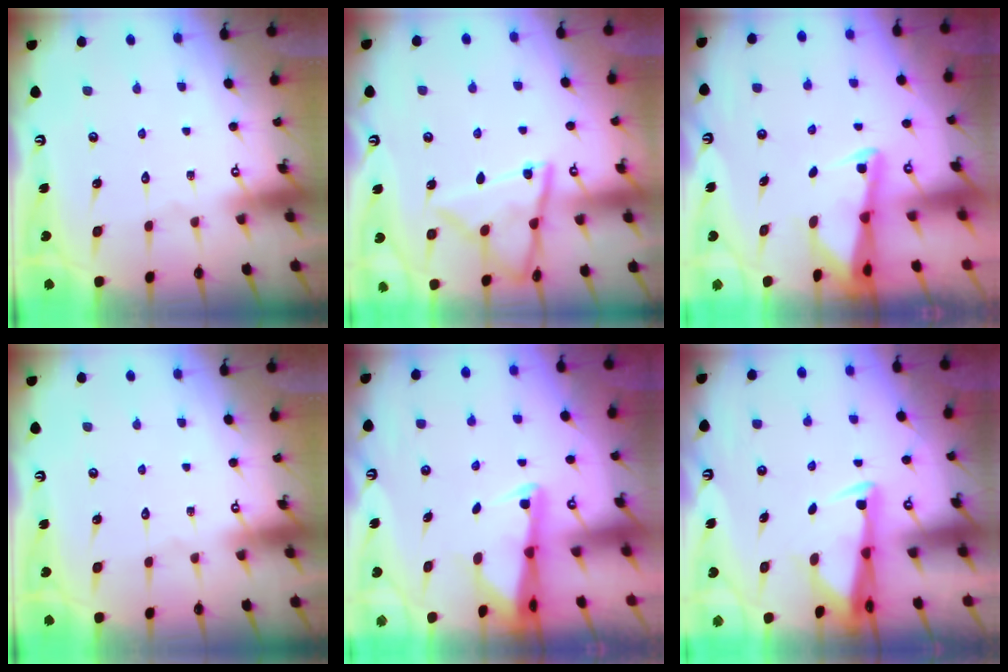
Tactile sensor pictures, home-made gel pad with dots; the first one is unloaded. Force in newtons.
{"total": 11.5, "press": 11.4, "slide": 0.9}
{"total": 2.3, "press": 2.3, "slide": 0.4}
{"total": 0.0}
{"total": 2.6, "press": 2.6, "slide": 0.5}
{"total": 2.8, "press": 2.7, "slide": 0.9}